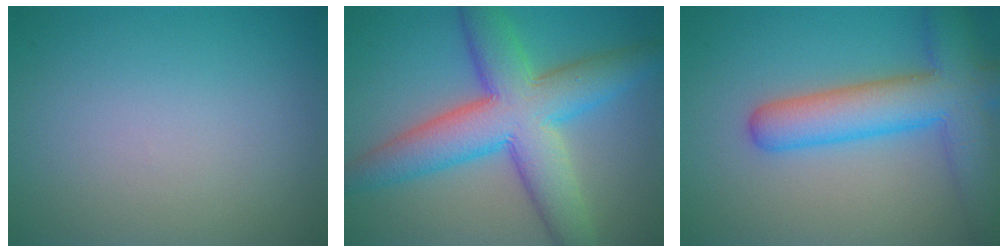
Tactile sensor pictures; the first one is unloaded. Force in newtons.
{"total": 10.1, "press": 10.1, "slide": 0.1}
{"total": 8.4, "press": 8.4, "slide": 0.3}